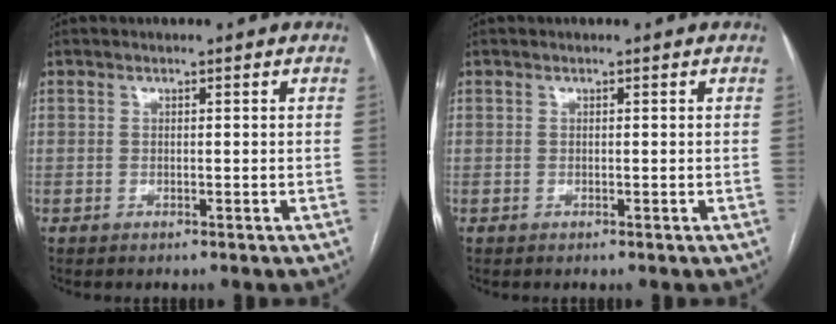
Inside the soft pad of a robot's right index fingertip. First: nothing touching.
{"total": 0.0}